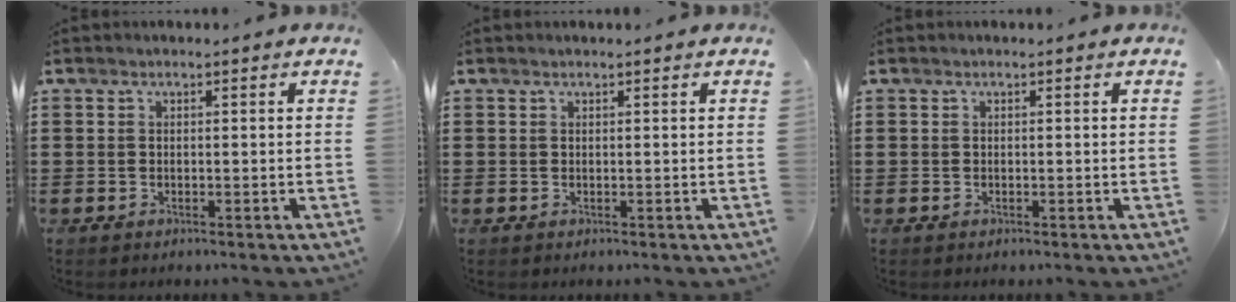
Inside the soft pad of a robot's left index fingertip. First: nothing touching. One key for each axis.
{"total": 0.0}
{"total": 0.0}